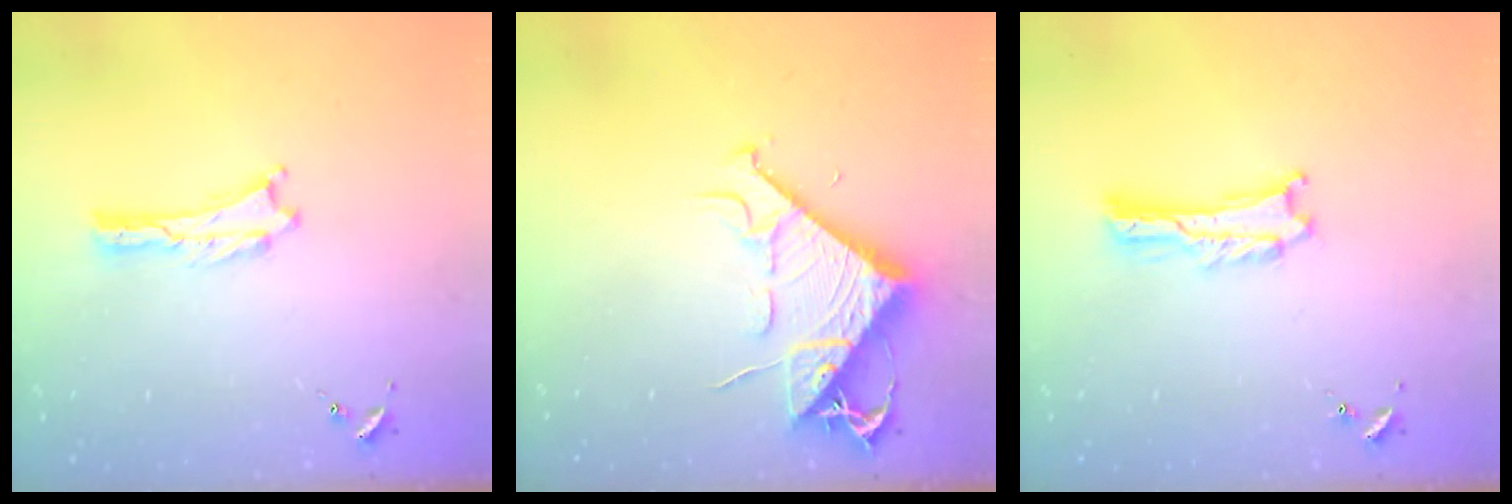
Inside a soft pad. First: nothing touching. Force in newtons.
{"total": 9.2, "press": 9.1, "slide": 1.2}
{"total": 1.0, "press": 1.0, "slide": 0.2}